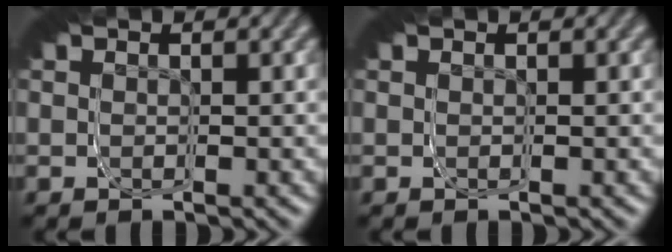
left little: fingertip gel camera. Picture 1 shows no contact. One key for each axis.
{"total": 0.0}